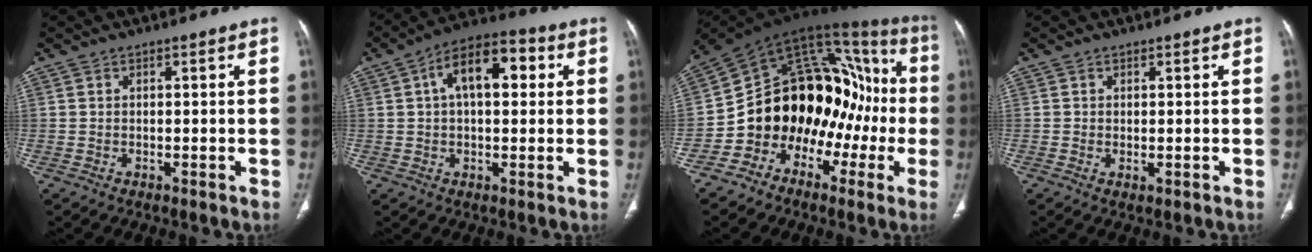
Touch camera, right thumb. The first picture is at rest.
{"total": 12.4, "force": [3.1, 6.5, 10.1], "torque": [-0.149, 0.028, 0.042]}
{"total": 22.1, "force": [-5.6, 15.5, 14.8], "torque": [-0.161, 0.118, -0.089]}
{"total": 1.2, "force": [-0.2, 0.5, 1.0], "torque": [-0.022, -0.005, 0.001]}